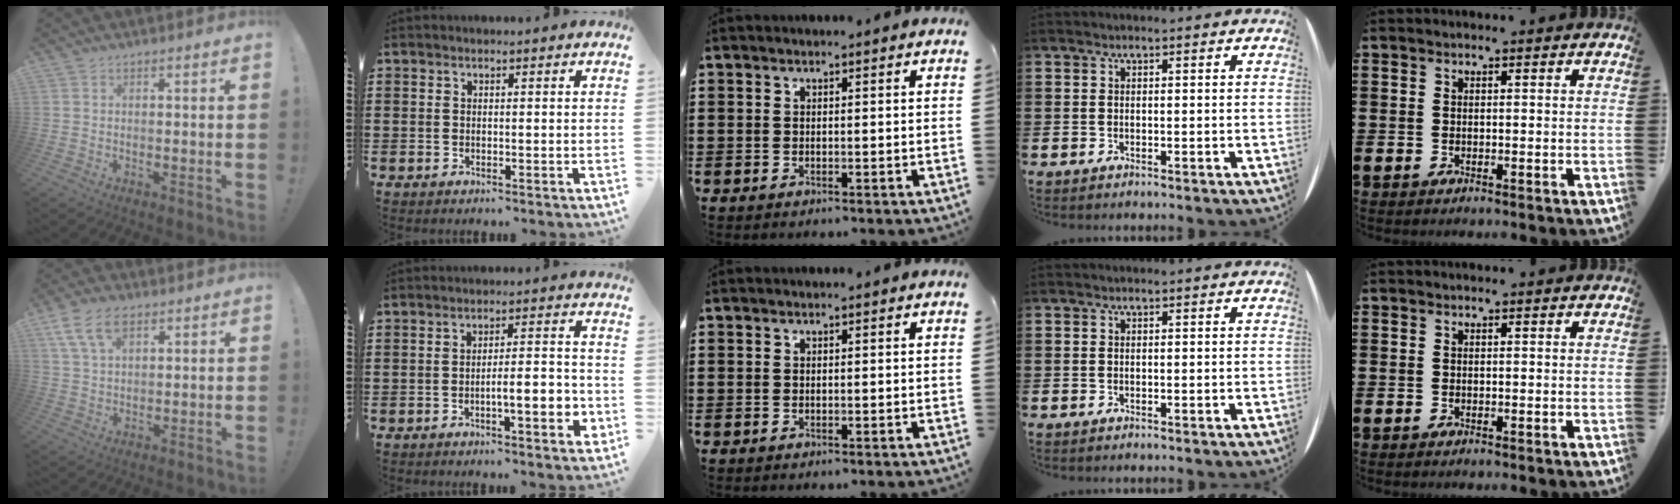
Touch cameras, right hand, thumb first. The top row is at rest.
{"thumb": {"total": 9.1, "force": [4.6, 4.9, 6.2], "torque": [-0.117, 0.001, 0.090]}, "index": {"total": 6.3, "force": [-2.3, 1.4, 5.7], "torque": [-0.086, -0.001, -0.041]}}